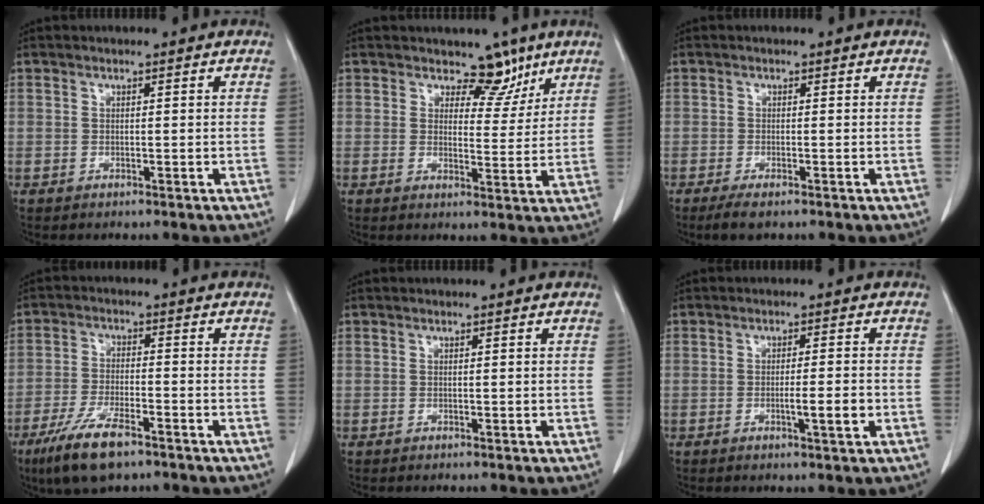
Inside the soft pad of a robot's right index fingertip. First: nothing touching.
{"total": 5.3, "force": [3.9, 3.0, 2.0], "torque": [-0.009, -0.007, 0.055]}
{"total": 2.5, "force": [-1.7, 0.6, 1.7], "torque": [-0.033, -0.005, -0.027]}
{"total": 9.1, "force": [-6.0, 2.2, 6.4], "torque": [-0.130, -0.017, -0.105]}
{"total": 0.0}
{"total": 3.6, "force": [-1.0, 0.1, 3.5], "torque": [-0.055, -0.004, -0.015]}